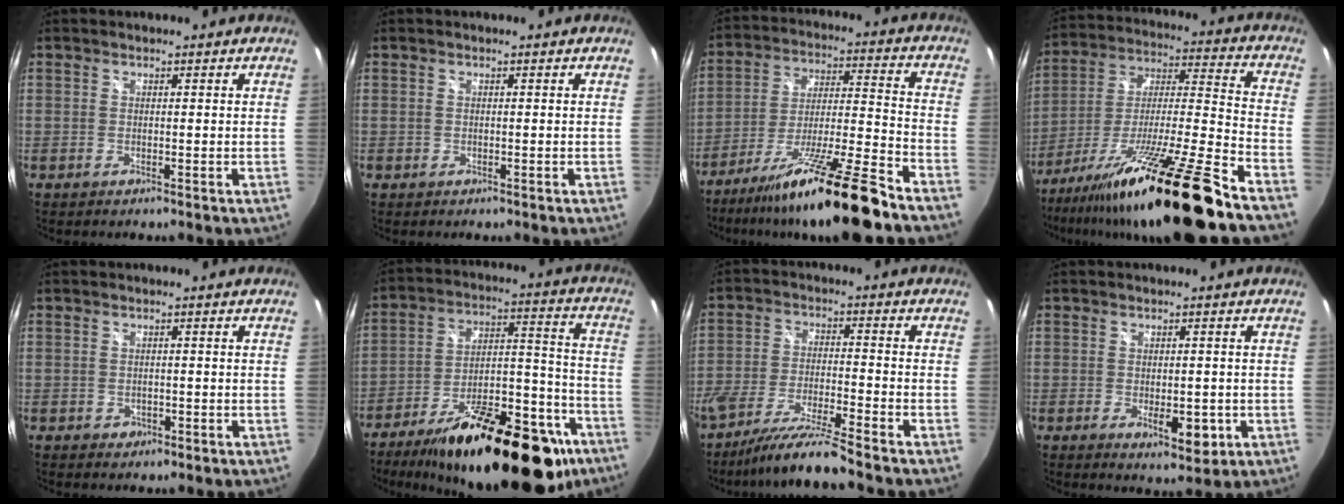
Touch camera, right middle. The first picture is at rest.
{"total": 0.7, "force": [-0.3, 0.6, 0.1], "torque": [-0.001, -0.003, -0.006]}
{"total": 18.4, "force": [-14.4, -0.4, 11.5], "torque": [-0.210, -0.015, -0.240]}
{"total": 23.8, "force": [-17.6, -0.6, 16.0], "torque": [-0.264, -0.031, -0.297]}
{"total": 1.8, "force": [-0.7, 1.6, 0.5], "torque": [-0.010, -0.002, -0.009]}
{"total": 30.9, "force": [-20.3, 11.6, 20.1], "torque": [-0.295, 0.011, -0.285]}
{"total": 9.9, "force": [-8.7, -1.5, 4.5], "torque": [-0.096, -0.010, -0.160]}
{"total": 5.5, "force": [-1.7, 2.8, 4.4], "torque": [-0.067, -0.010, -0.016]}